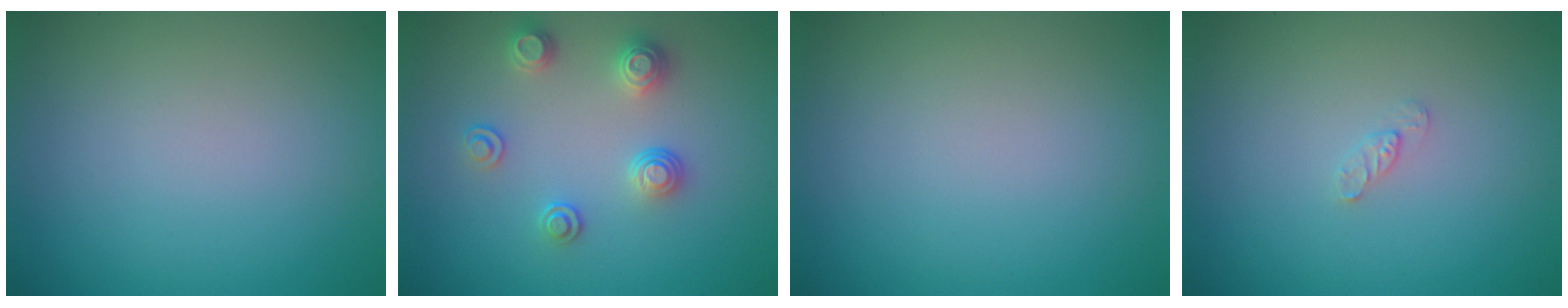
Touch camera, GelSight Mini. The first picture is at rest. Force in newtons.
{"total": 2.6, "press": 2.6, "slide": 0.5}
{"total": 0.0}
{"total": 0.9, "press": 0.8, "slide": 0.2}